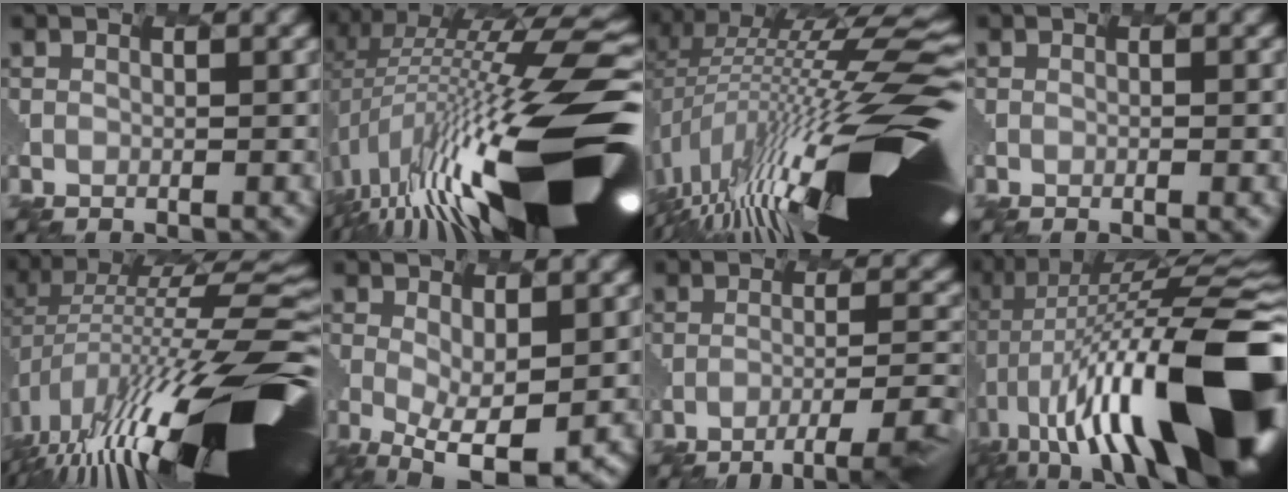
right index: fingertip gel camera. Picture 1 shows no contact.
{"total": 18.5, "force": [-4.2, 5.5, 17.1], "torque": [-0.297, -0.011, -0.070]}
{"total": 17.9, "force": [-2.7, 4.9, 17.0], "torque": [-0.282, -0.018, -0.046]}
{"total": 1.1, "force": [0.0, 0.3, 1.1], "torque": [-0.012, 0.005, -0.003]}
{"total": 16.7, "force": [-4.1, 5.2, 15.3], "torque": [-0.272, -0.008, -0.068]}
{"total": 5.6, "force": [-0.5, 2.1, 5.2], "torque": [-0.107, -0.036, 0.010]}
{"total": 4.9, "force": [-2.9, 0.6, 3.9], "torque": [-0.077, -0.005, -0.043]}
{"total": 18.1, "force": [-2.3, 6.2, 16.8], "torque": [-0.280, 0.011, -0.047]}